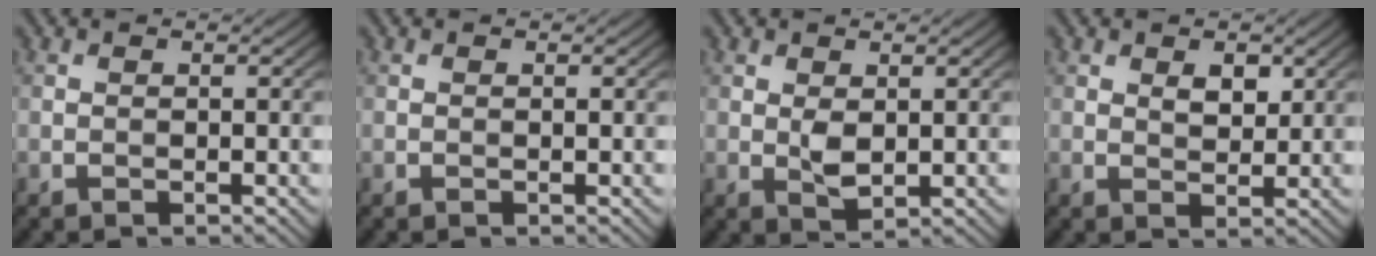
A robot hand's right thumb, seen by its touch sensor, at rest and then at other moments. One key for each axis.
{"total": 0.0}
{"total": 2.3, "fx": 0.4, "fy": 1.3, "fz": 1.8, "tx": -0.040, "ty": -0.006, "tz": 0.011}
{"total": 2.7, "fx": 1.2, "fy": 1.5, "fz": 1.9, "tx": -0.031, "ty": -0.004, "tz": 0.022}